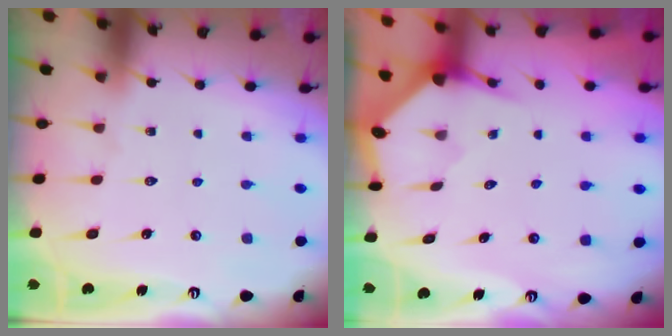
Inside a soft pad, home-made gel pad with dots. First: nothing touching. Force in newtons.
{"total": 3.4, "press": 3.3, "slide": 0.3}